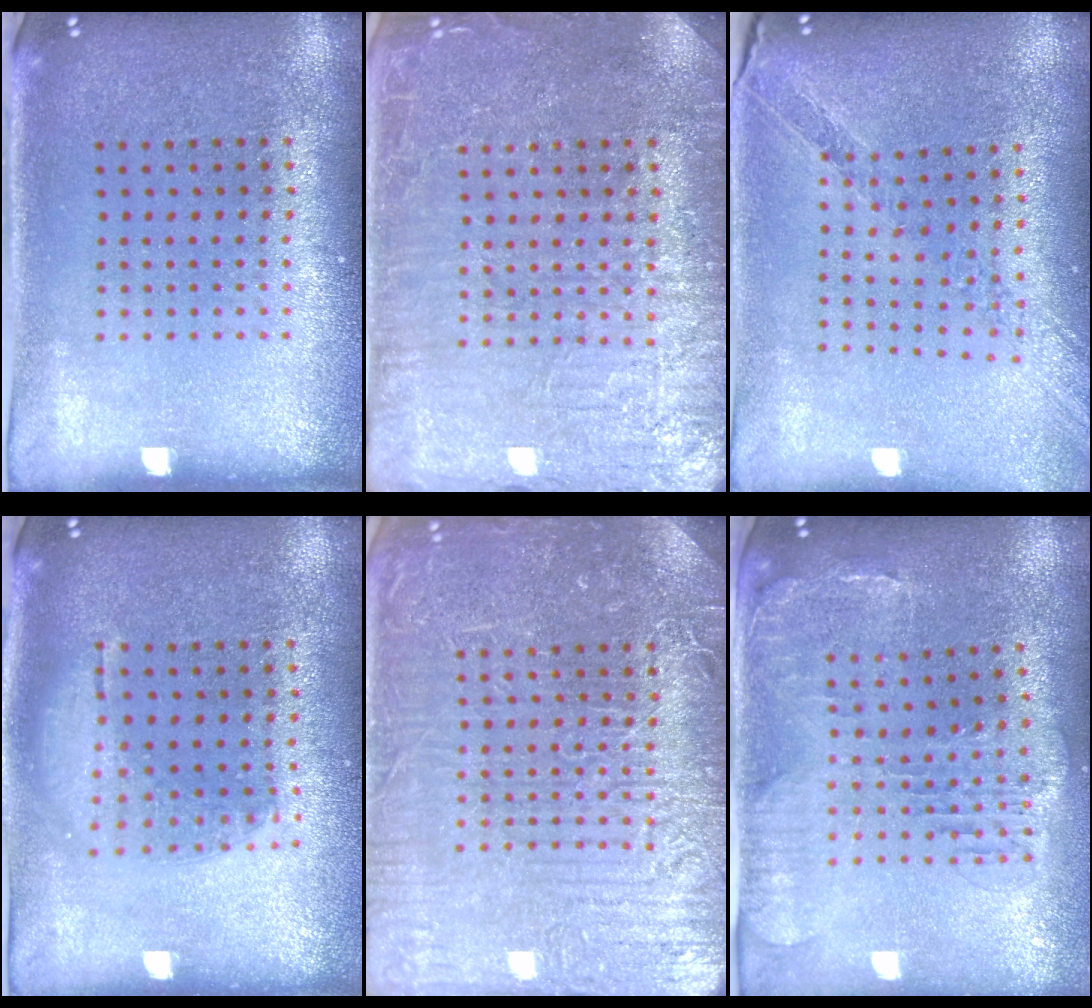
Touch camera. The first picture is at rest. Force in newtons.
{"total": 4.1, "press": 4.0, "slide": 0.6}
{"total": 1.1, "press": 1.1, "slide": 0.2}
{"total": 1.3, "press": 1.1, "slide": 0.5}
{"total": 7.8, "press": 7.7, "slide": 1.0}
{"total": 1.4, "press": 1.4, "slide": 0.5}